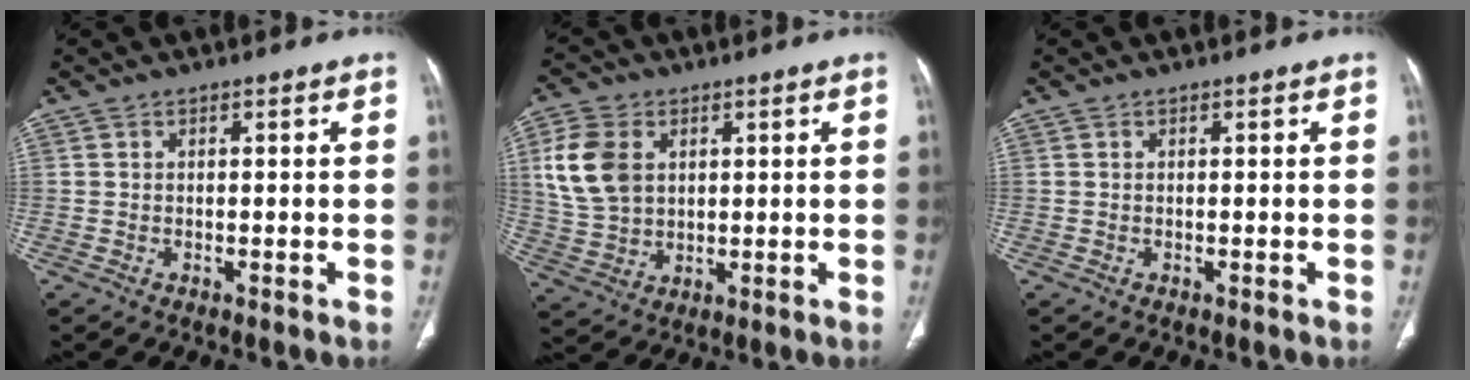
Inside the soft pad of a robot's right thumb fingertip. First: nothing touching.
{"total": 11.5, "force": [3.1, 8.3, 7.4], "torque": [-0.143, -0.004, 0.067]}
{"total": 0.0}